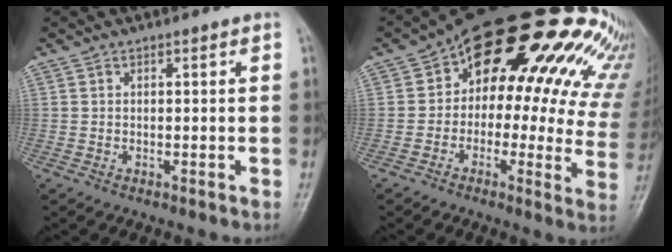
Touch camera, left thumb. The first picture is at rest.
{"total": 24.6, "force": [12.8, 12.3, 17.0], "torque": [-0.174, 0.016, 0.143]}